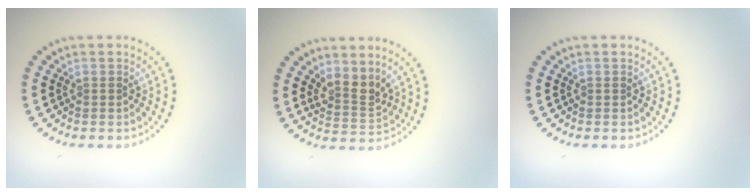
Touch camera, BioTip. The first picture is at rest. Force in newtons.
{"total": 2.7, "press": 2.0, "slide": 1.8}
{"total": 0.0}